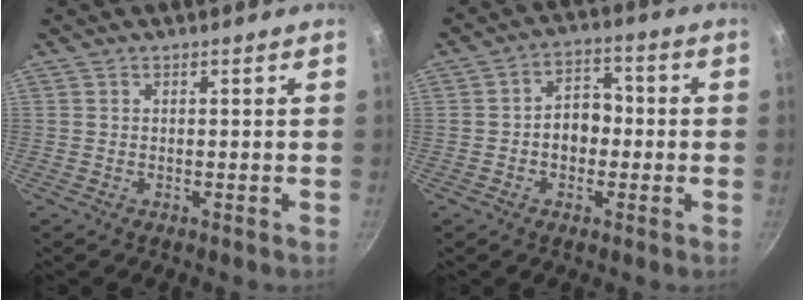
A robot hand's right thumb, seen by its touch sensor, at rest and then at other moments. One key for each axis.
{"total": 7.2, "fx": -0.8, "fy": 5.4, "fz": 4.7, "tx": -0.027, "ty": 0.024, "tz": -0.020}